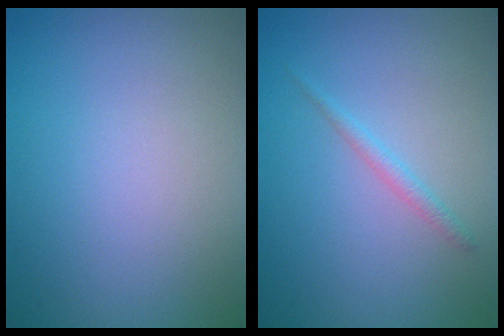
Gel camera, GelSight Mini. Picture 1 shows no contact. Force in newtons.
{"total": 1.0, "press": 1.0, "slide": 0.1}